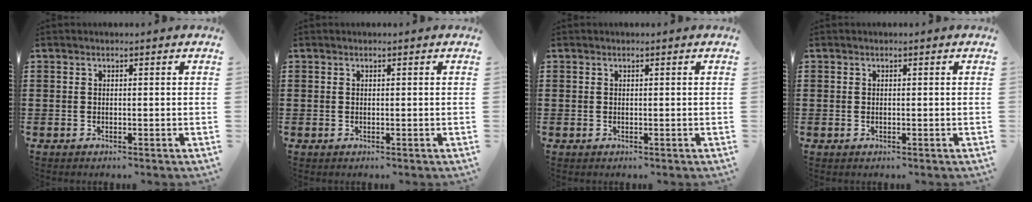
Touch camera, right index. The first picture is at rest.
{"total": 0.0}
{"total": 0.0}
{"total": 0.0}